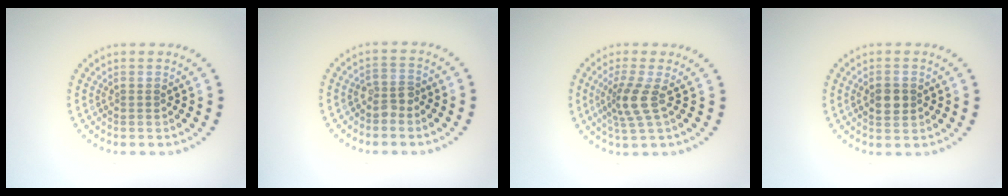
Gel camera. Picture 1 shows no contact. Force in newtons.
{"total": 1.7, "press": 1.5, "slide": 0.8}
{"total": 2.8, "press": 2.0, "slide": 2.0}
{"total": 2.6, "press": 2.6, "slide": 0.1}